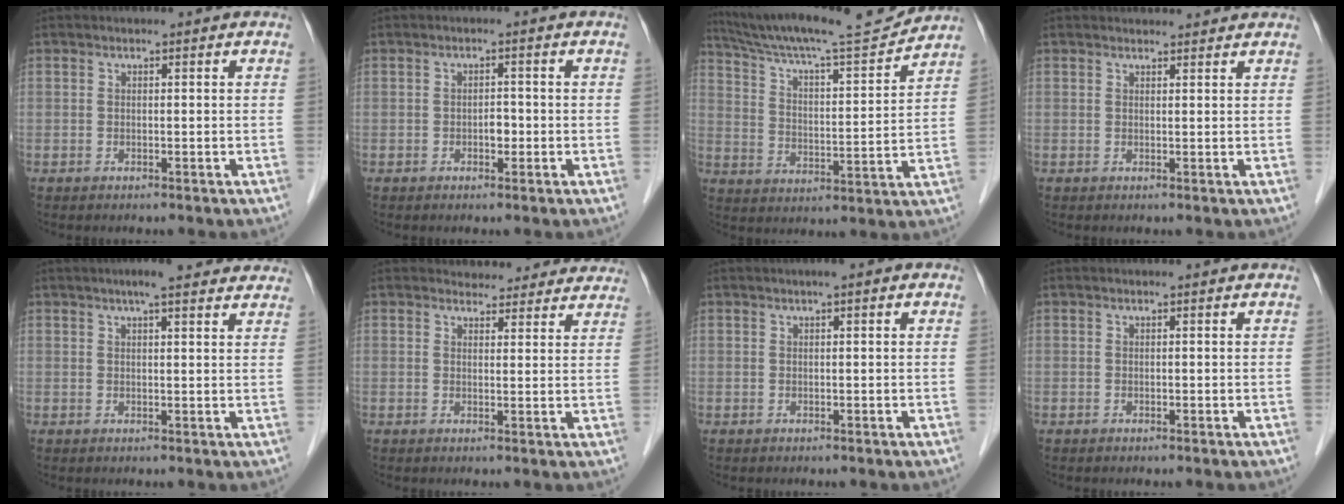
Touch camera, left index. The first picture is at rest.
{"total": 1.6, "force": [-0.7, 0.9, 1.1], "torque": [-0.014, 0.001, -0.012]}
{"total": 17.1, "force": [16.0, 0.0, 6.0], "torque": [-0.113, -0.010, 0.250]}
{"total": 4.7, "force": [4.6, 0.7, 0.7], "torque": [-0.008, 0.023, 0.053]}
{"total": 9.0, "force": [7.4, 1.4, 5.0], "torque": [-0.058, 0.023, 0.084]}
{"total": 9.0, "force": [8.5, 2.9, 0.8], "torque": [0.022, 0.007, 0.079]}
{"total": 1.7, "force": [0.7, 0.3, 1.5], "torque": [-0.025, 0.007, 0.007]}
{"total": 0.0}